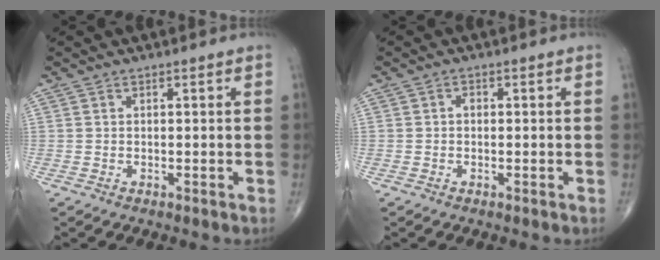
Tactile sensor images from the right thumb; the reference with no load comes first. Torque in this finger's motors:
{"motor_torque": [0.32, 0.61, 0.04, -0.15, 0.00]}